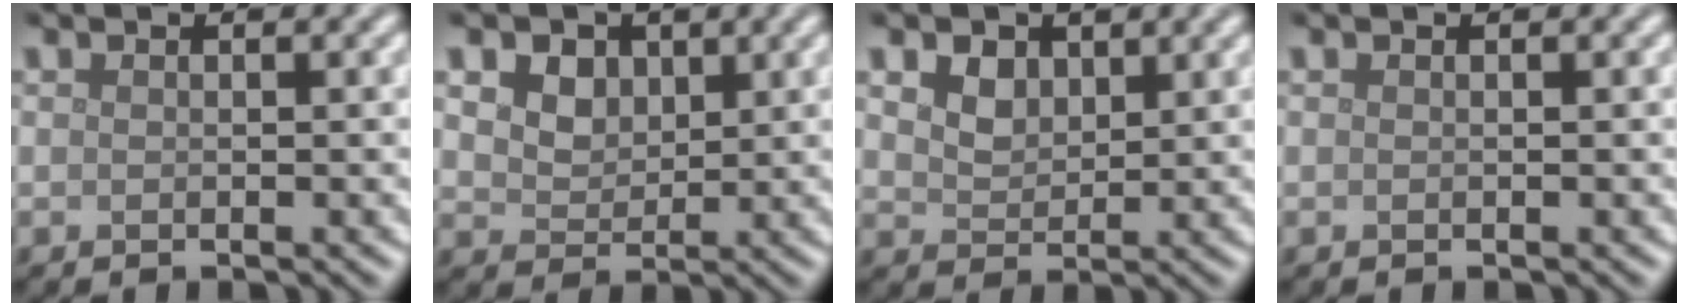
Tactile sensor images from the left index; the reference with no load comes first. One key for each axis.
{"total": 5.7, "fx": 2.9, "fy": 4.0, "fz": 2.9, "tx": -0.070, "ty": 0.012, "tz": 0.042}
{"total": 3.0, "fx": 1.7, "fy": 2.0, "fz": 1.5, "tx": -0.036, "ty": 0.001, "tz": 0.024}
{"total": 0.0}